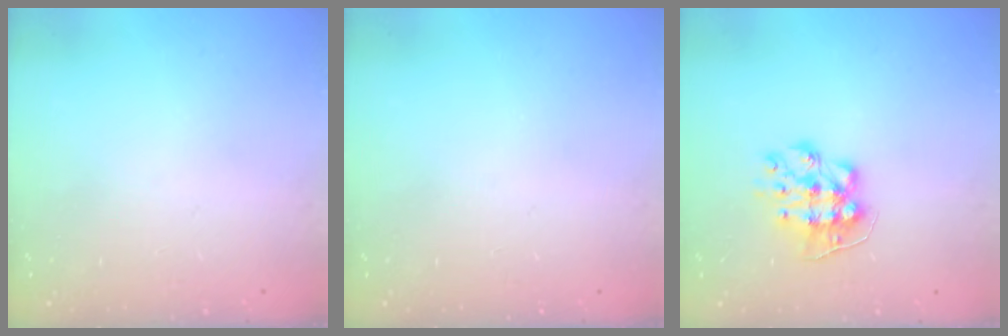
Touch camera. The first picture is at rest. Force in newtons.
{"total": 0.0}
{"total": 9.2, "press": 9.1, "slide": 1.1}